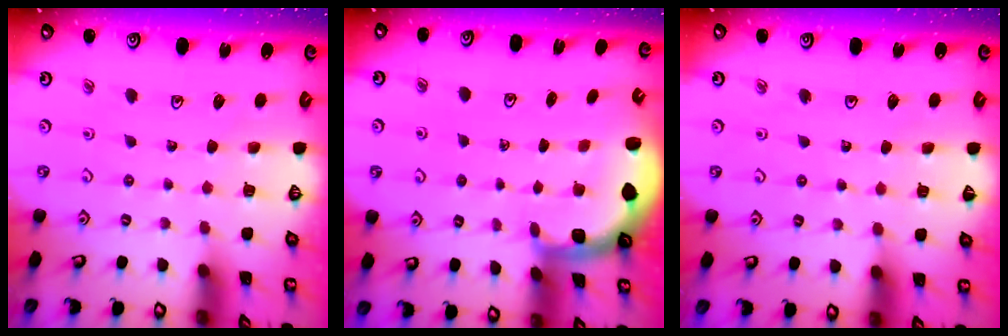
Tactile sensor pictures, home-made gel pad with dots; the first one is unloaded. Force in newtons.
{"total": 1.7, "press": 1.7, "slide": 0.3}
{"total": 1.7, "press": 1.7, "slide": 0.1}